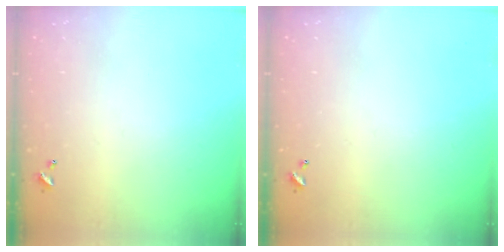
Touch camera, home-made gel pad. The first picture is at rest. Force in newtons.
{"total": 0.0}